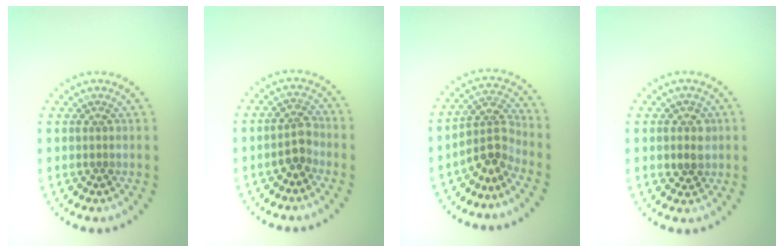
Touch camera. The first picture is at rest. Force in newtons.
{"total": 2.1, "press": 1.9, "slide": 0.8}
{"total": 3.1, "press": 2.3, "slide": 2.1}
{"total": 2.0, "press": 1.9, "slide": 0.5}